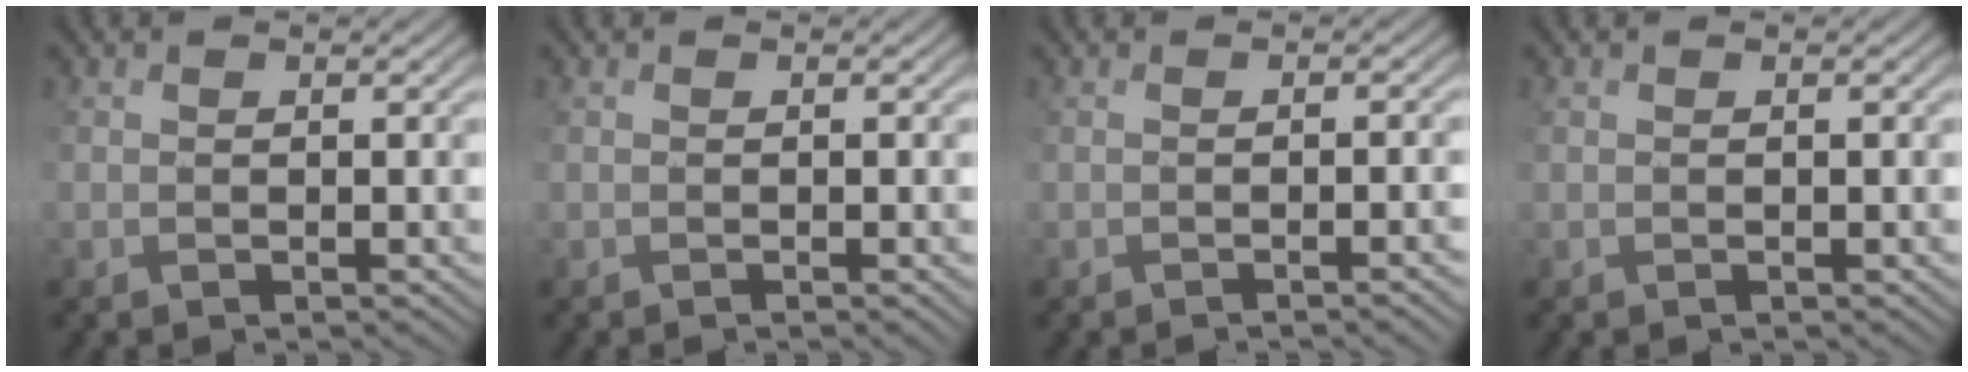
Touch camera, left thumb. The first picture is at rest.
{"total": 1.2, "force": [-0.3, 0.1, 1.2], "torque": [-0.017, -0.003, 0.007]}
{"total": 4.6, "force": [-1.7, 1.3, 4.1], "torque": [-0.028, 0.008, -0.001]}
{"total": 0.0}